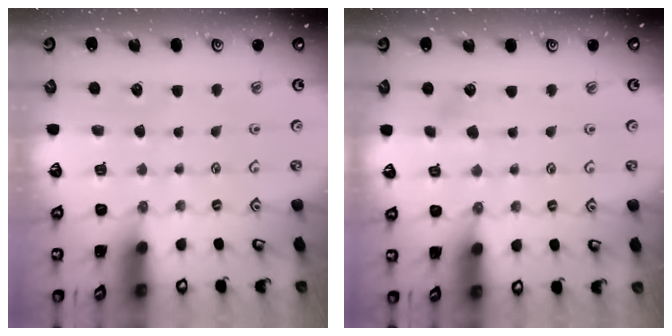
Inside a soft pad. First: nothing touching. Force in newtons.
{"total": 1.8, "press": 1.7, "slide": 0.2}